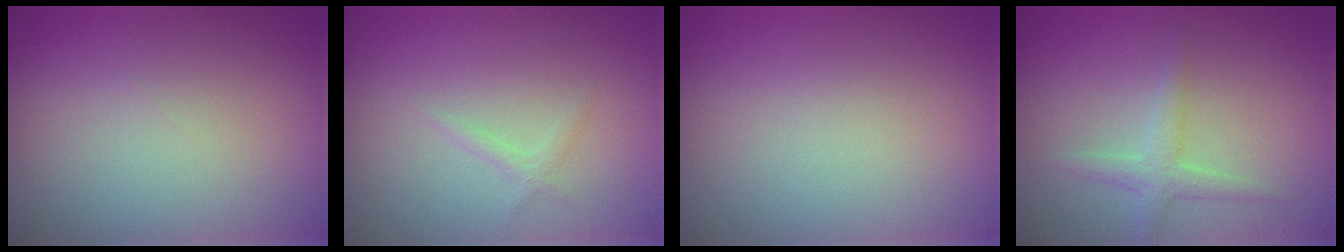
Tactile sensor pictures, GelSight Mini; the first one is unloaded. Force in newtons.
{"total": 0.8, "press": 0.8, "slide": 0.0}
{"total": 0.0}
{"total": 2.2, "press": 2.2, "slide": 0.1}